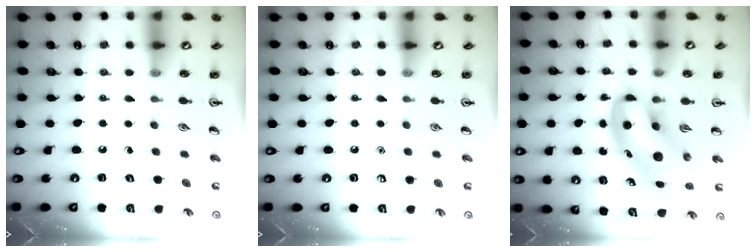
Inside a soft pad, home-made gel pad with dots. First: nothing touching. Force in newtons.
{"total": 0.0}
{"total": 8.4, "press": 8.1, "slide": 2.5}